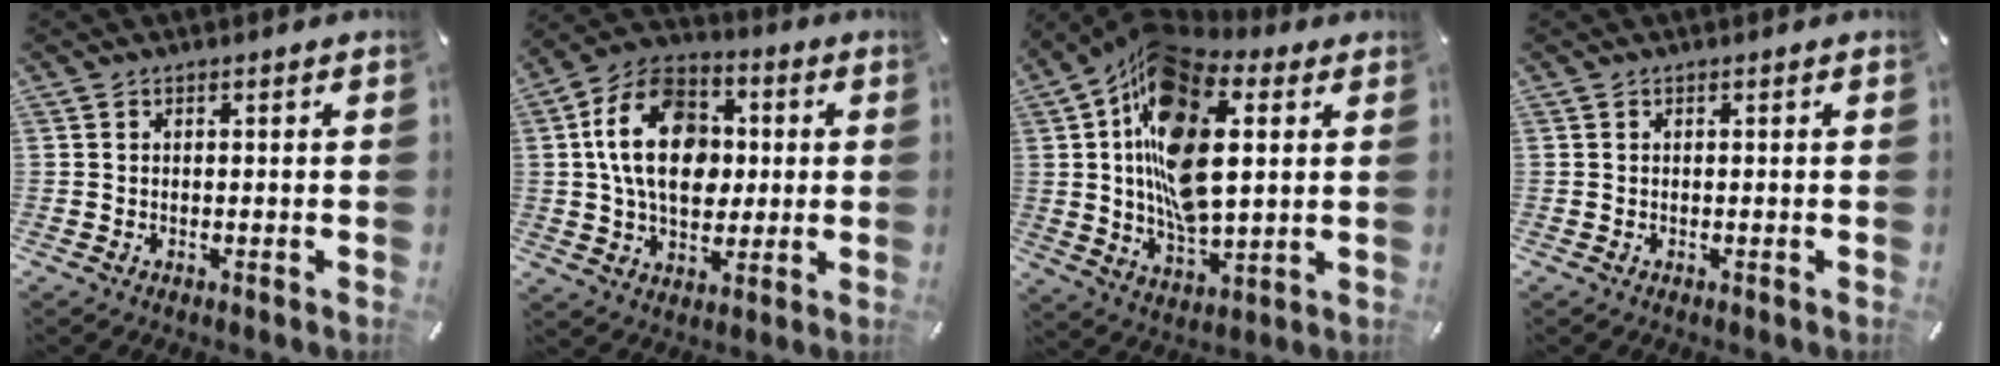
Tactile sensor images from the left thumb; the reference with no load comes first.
{"total": 17.4, "force": [1.4, 12.8, 11.7], "torque": [-0.216, 0.013, 0.023]}
{"total": 20.7, "force": [5.5, 11.7, 16.1], "torque": [-0.312, -0.015, 0.091]}
{"total": 0.0}